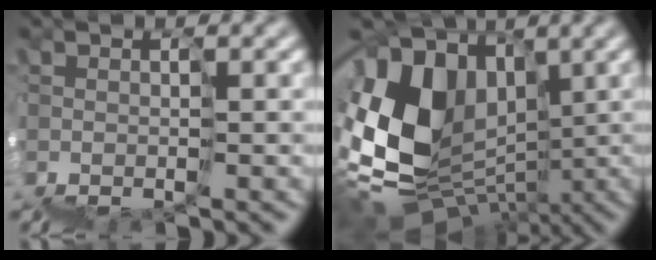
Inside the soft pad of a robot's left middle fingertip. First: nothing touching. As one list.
[{"total": 9.6, "force": [3.5, 7.5, 4.9], "torque": [-0.119, 0.037, 0.054]}]